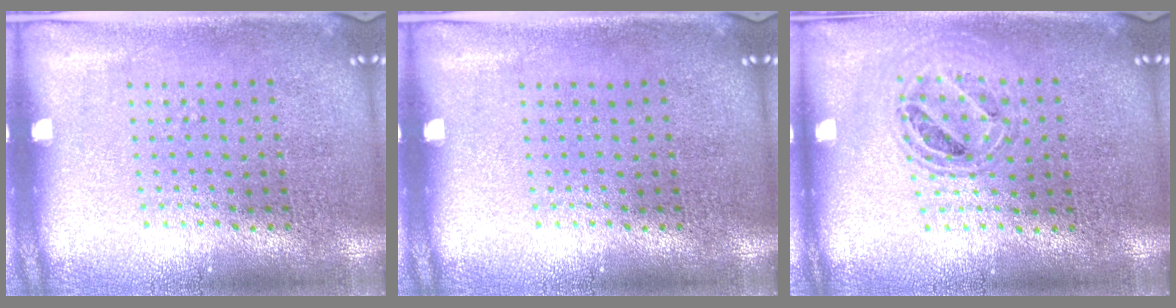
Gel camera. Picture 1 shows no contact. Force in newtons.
{"total": 0.0}
{"total": 0.8, "press": 0.8, "slide": 0.0}